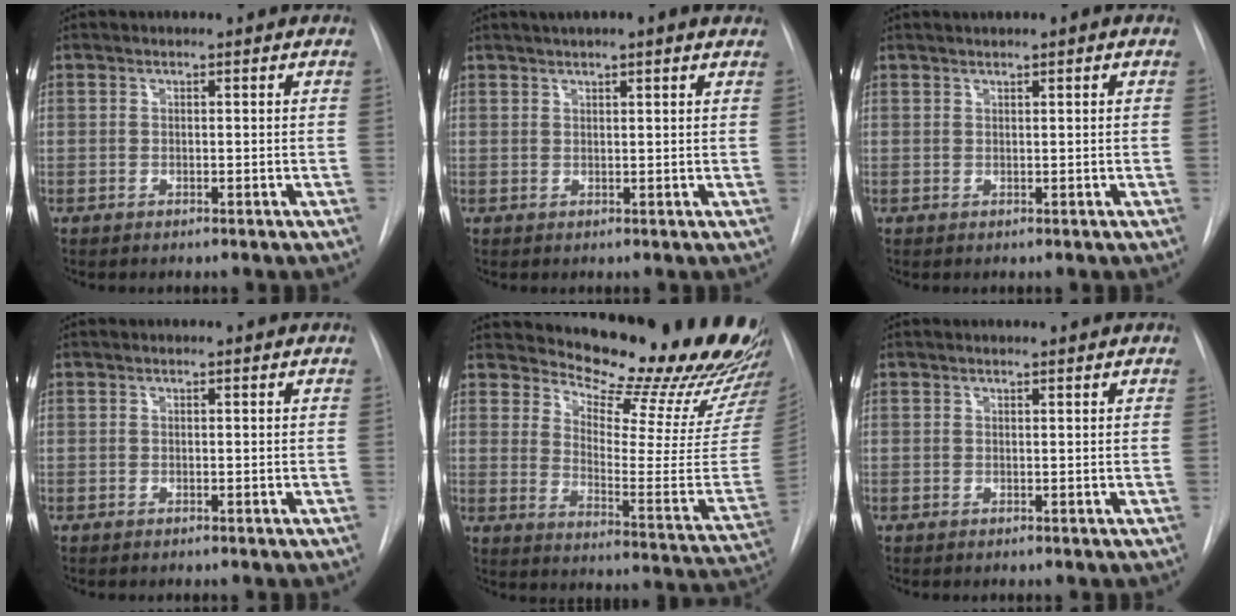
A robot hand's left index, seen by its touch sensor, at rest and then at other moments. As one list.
[{"total": 7.2, "force": [5.6, 0.8, 4.6], "torque": [-0.070, 0.032, 0.068]}, {"total": 1.9, "force": [1.2, 0.0, 1.5], "torque": [-0.027, 0.015, 0.019]}, {"total": 0.0}, {"total": 25.0, "force": [23.1, 3.7, 8.7], "torque": [-0.121, -0.132, 0.280]}, {"total": 1.2, "force": [1.1, -0.2, 0.3], "torque": [-0.005, 0.003, 0.016]}]